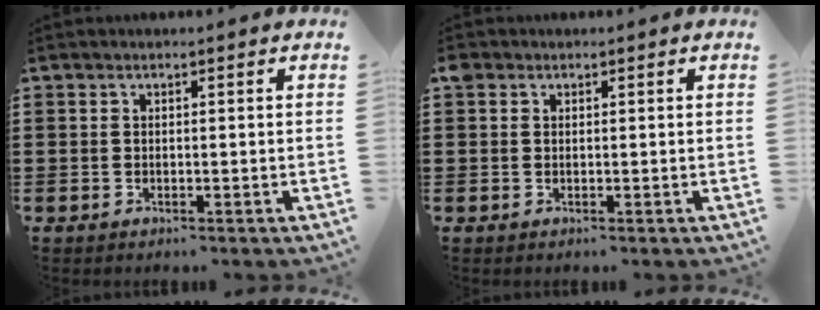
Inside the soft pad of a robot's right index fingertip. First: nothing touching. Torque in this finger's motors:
{"motor_torque": [1.08, 1.06, 0.00, 0.04]}